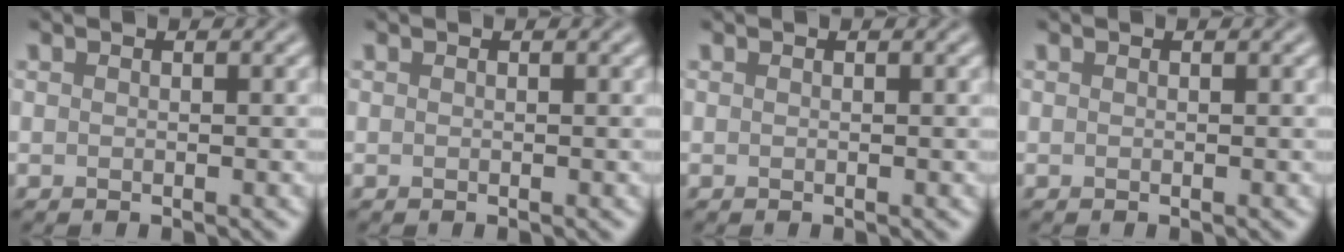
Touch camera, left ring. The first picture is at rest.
{"total": 0.0}
{"total": 0.0}
{"total": 0.0}